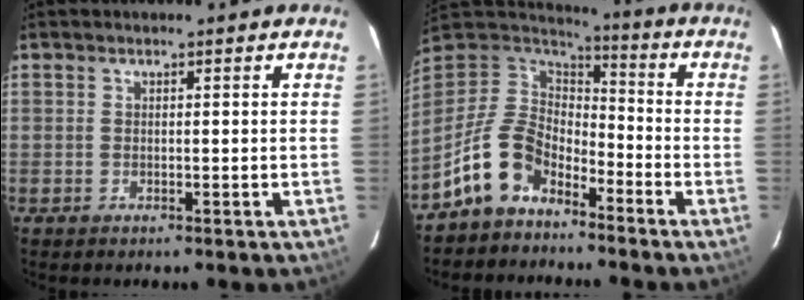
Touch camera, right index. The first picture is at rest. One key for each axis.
{"total": 12.6, "fx": -7.9, "fy": 7.5, "fz": 6.3, "tx": -0.145, "ty": 0.020, "tz": -0.146}